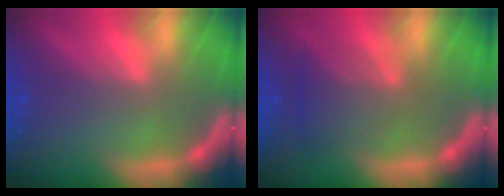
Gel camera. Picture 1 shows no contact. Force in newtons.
{"total": 4.0}